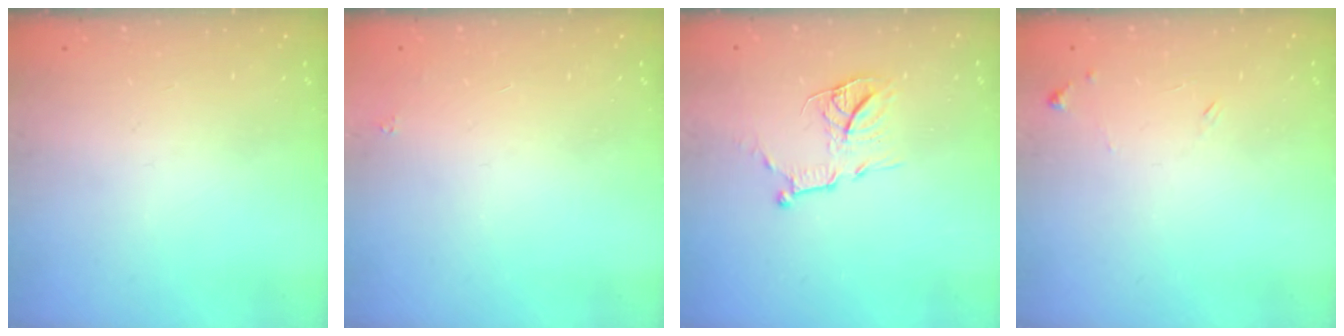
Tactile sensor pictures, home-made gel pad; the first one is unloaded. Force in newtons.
{"total": 1.6, "press": 1.5, "slide": 0.2}
{"total": 12.1, "press": 12.1, "slide": 0.9}
{"total": 5.5, "press": 5.4, "slide": 0.4}